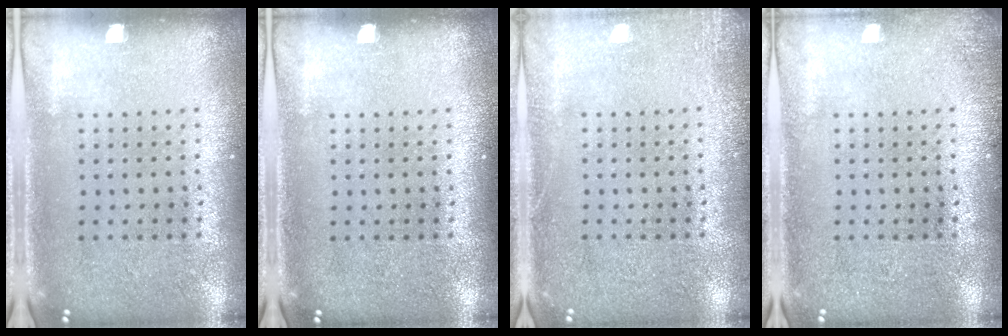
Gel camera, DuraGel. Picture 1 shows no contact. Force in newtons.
{"total": 0.0}
{"total": 2.1, "press": 2.1, "slide": 0.3}
{"total": 1.0, "press": 1.0, "slide": 0.3}